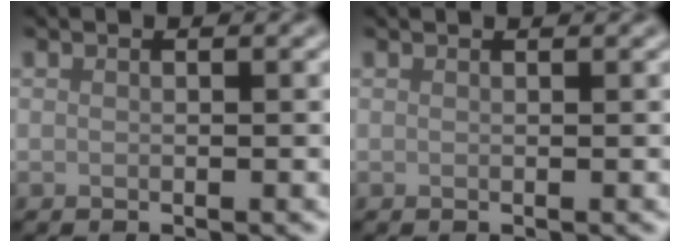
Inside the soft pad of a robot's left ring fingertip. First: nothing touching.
{"total": 0.7, "force": [0.6, 0.1, 0.2], "torque": [-0.005, -0.004, 0.002]}